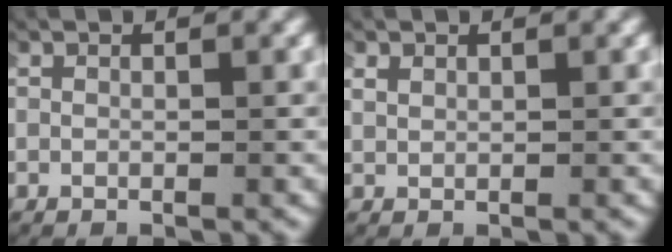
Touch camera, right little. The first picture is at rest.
{"total": 0.9, "force": [0.7, 0.5, 0.4], "torque": [-0.015, -0.001, 0.017]}